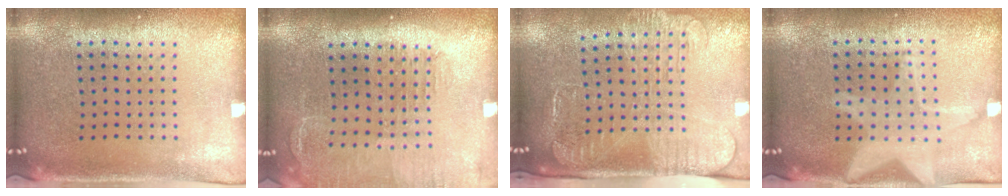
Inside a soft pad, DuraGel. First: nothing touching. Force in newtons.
{"total": 1.5, "press": 1.4, "slide": 0.2}
{"total": 2.6, "press": 2.0, "slide": 1.6}
{"total": 2.6, "press": 2.6, "slide": 0.4}